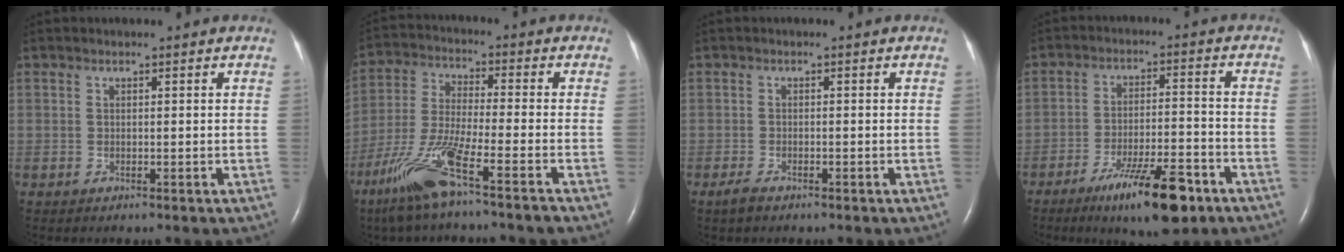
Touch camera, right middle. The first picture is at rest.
{"total": 11.3, "force": [-7.0, -0.1, 8.8], "torque": [-0.195, -0.025, -0.142]}
{"total": 1.7, "force": [-1.2, 0.6, 1.0], "torque": [-0.027, -0.003, -0.023]}
{"total": 11.4, "force": [-7.2, 2.0, 8.6], "torque": [-0.147, -0.015, -0.112]}